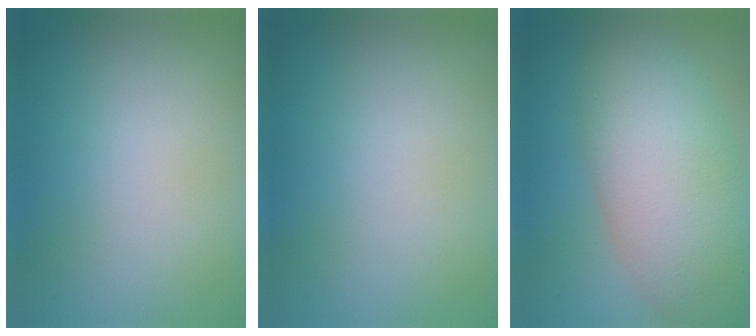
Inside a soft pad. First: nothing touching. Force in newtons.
{"total": 0.0}
{"total": 9.5, "press": 9.5, "slide": 0.6}